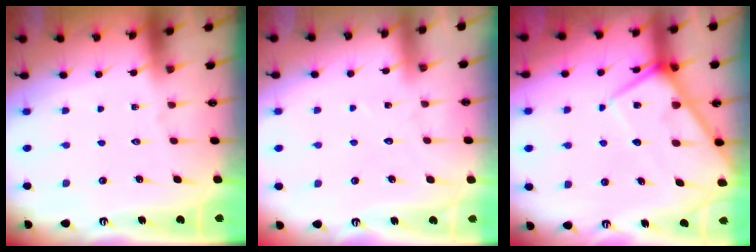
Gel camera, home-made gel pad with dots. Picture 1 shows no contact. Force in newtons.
{"total": 4.8, "press": 4.8, "slide": 0.5}
{"total": 10.8, "press": 10.8, "slide": 0.8}